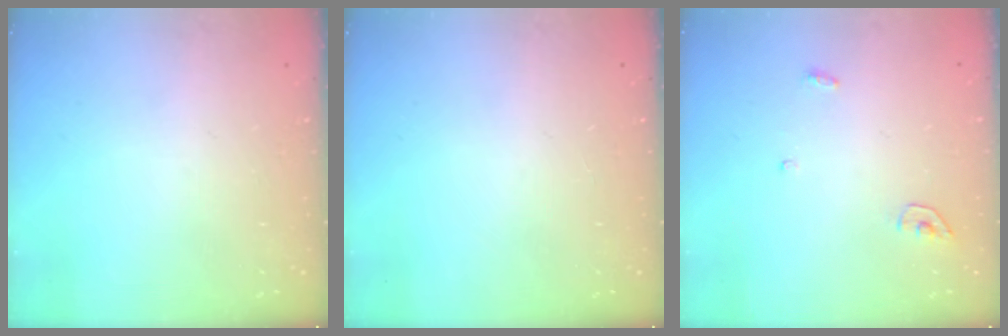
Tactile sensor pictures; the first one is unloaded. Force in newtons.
{"total": 0.0}
{"total": 3.4, "press": 3.4, "slide": 0.3}